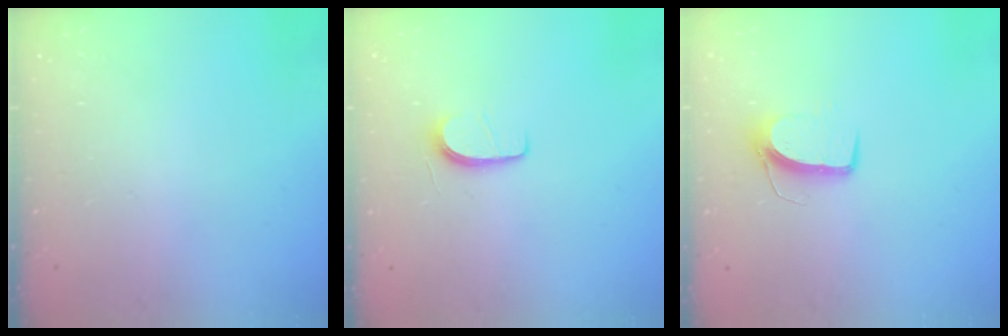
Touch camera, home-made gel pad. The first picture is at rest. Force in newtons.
{"total": 5.6, "press": 5.6, "slide": 0.7}
{"total": 7.8, "press": 7.7, "slide": 0.5}